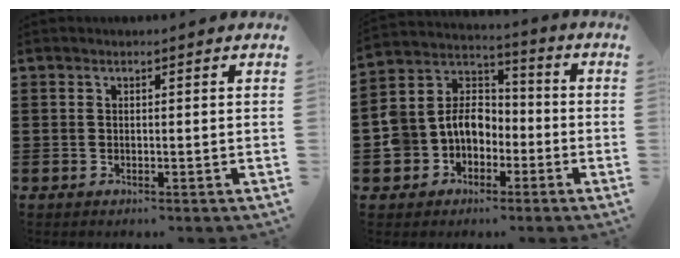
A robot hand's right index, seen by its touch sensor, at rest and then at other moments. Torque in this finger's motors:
{"motor_torque": [1.33, 0.43, 0.40, 0.19]}